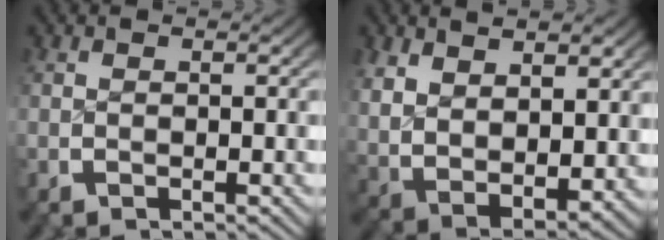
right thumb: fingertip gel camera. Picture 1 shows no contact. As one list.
[{"total": 8.3, "force": [1.0, 5.9, 5.7], "torque": [-0.136, -0.036, 0.041]}]